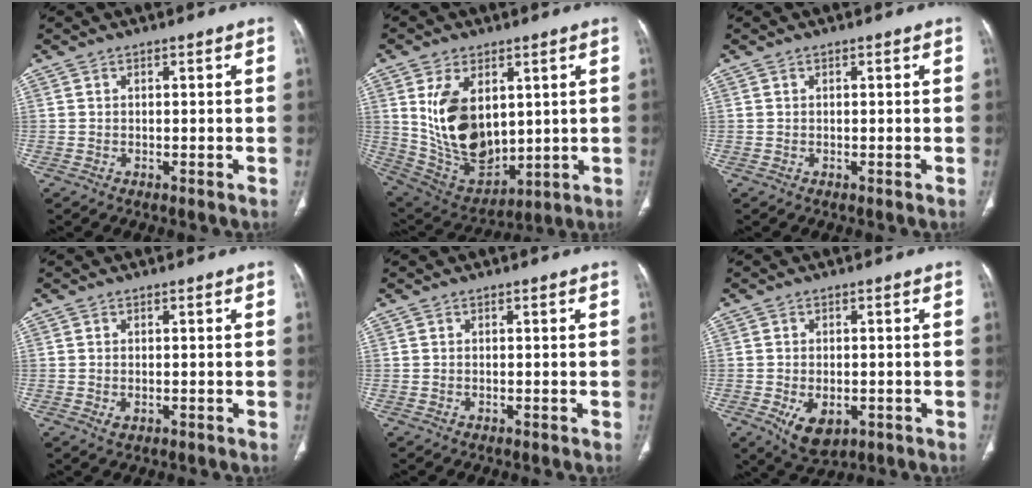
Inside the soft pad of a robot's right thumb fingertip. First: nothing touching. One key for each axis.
{"total": 16.7, "fx": 3.5, "fy": 10.2, "fz": 12.8, "tx": -0.202, "ty": -0.019, "tz": 0.094}
{"total": 0.0}
{"total": 1.6, "fx": -0.4, "fy": 0.9, "fz": 1.2, "tx": -0.026, "ty": 0.000, "tz": -0.002}
{"total": 0.0}
{"total": 7.1, "fx": -2.4, "fy": 4.2, "fz": 5.2, "tx": -0.077, "ty": 0.000, "tz": -0.025}